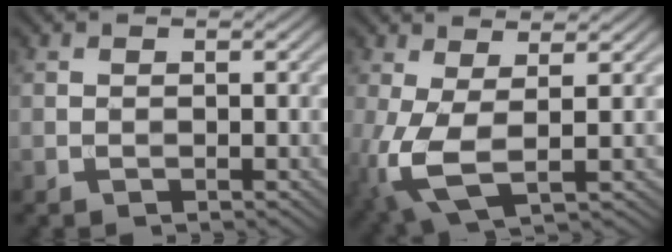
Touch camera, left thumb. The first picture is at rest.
{"total": 6.7, "force": [-0.5, 2.6, 6.2], "torque": [-0.160, -0.002, -0.010]}